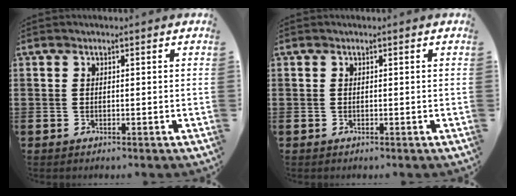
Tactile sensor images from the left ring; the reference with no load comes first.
{"total": 0.0}